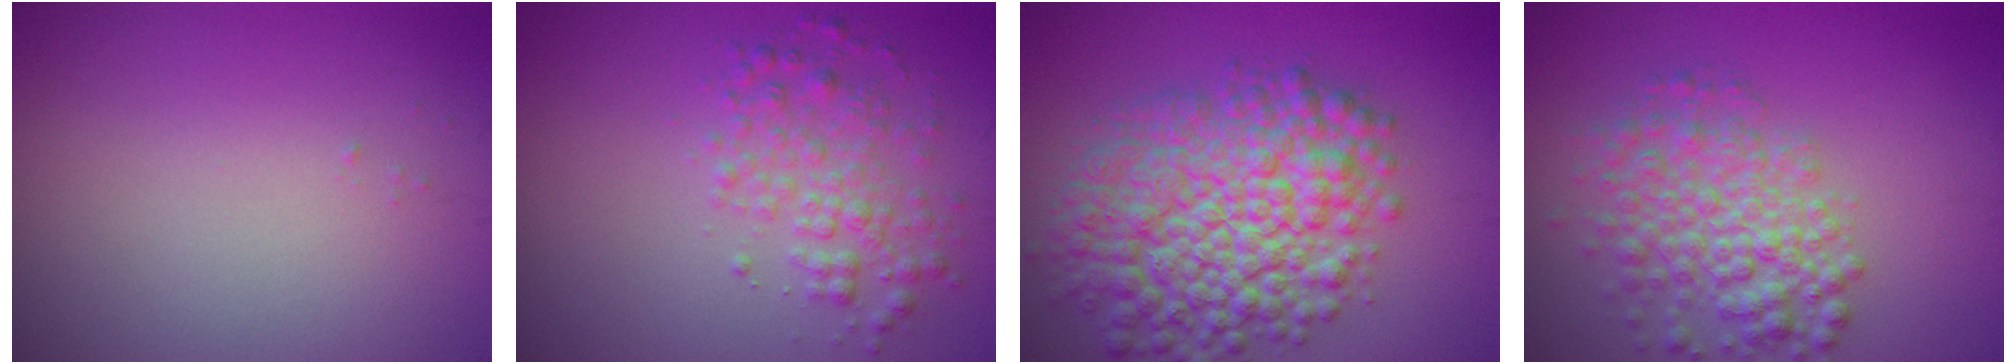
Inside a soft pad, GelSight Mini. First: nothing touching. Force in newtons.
{"total": 2.9, "press": 2.9, "slide": 0.0}
{"total": 9.7, "press": 9.7, "slide": 0.3}
{"total": 5.0, "press": 5.0, "slide": 0.1}